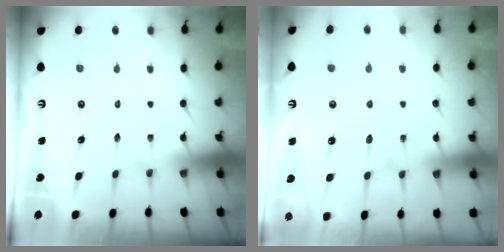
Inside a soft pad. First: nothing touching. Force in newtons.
{"total": 5.3, "press": 5.2, "slide": 0.6}